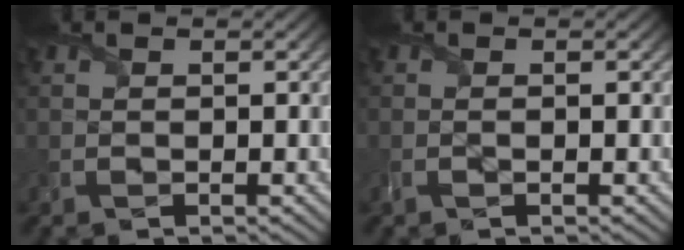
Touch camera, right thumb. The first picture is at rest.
{"total": 0.0}